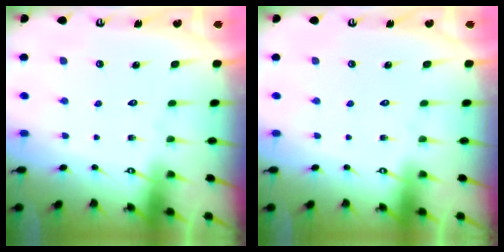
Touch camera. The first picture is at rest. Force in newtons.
{"total": 0.0}